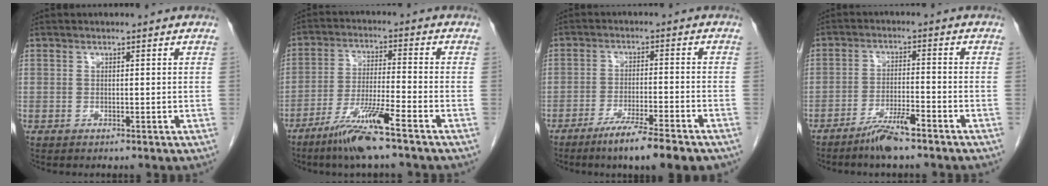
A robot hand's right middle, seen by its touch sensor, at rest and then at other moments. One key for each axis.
{"total": 9.3, "fx": -6.3, "fy": -0.4, "fz": 6.9, "tx": -0.135, "ty": -0.024, "tz": -0.121}
{"total": 9.7, "fx": -7.1, "fy": 0.4, "fz": 6.5, "tx": -0.092, "ty": -0.019, "tz": -0.110}
{"total": 5.5, "fx": -4.2, "fy": 0.2, "fz": 3.5, "tx": -0.066, "ty": -0.008, "tz": -0.079}